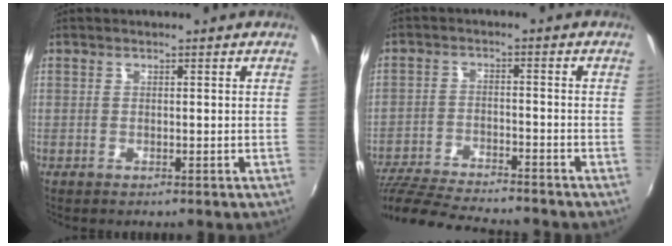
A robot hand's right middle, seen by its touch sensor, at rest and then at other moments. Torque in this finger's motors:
{"motor_torque": [0.97, -1.16, 0.11, 0.06]}